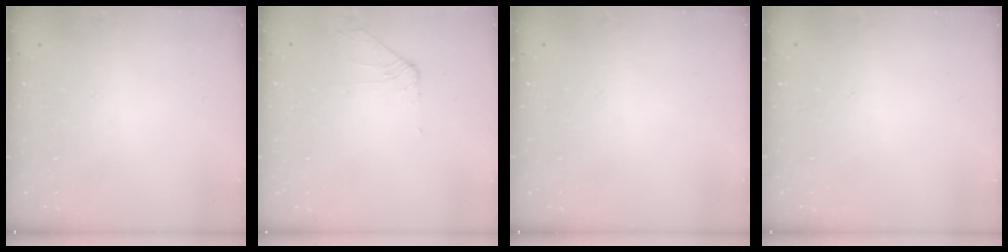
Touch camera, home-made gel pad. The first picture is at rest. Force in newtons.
{"total": 3.5, "press": 3.5, "slide": 0.6}
{"total": 0.0}
{"total": 0.0}